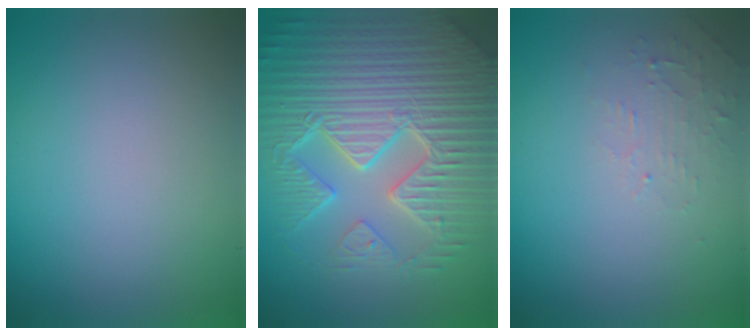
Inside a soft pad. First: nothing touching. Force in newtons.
{"total": 9.5, "press": 6.7, "slide": 6.7}
{"total": 1.6, "press": 1.5, "slide": 0.3}